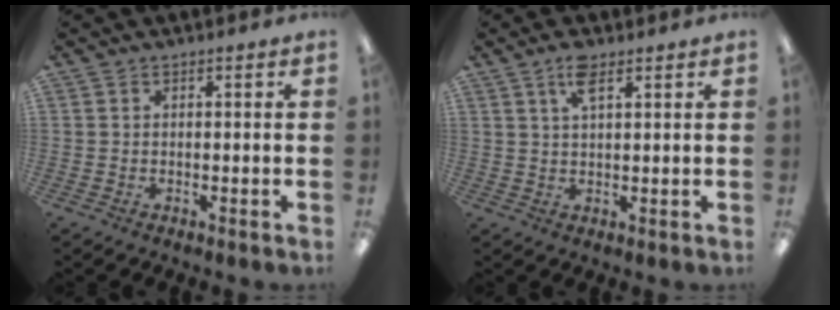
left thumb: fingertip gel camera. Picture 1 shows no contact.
{"total": 5.2, "force": [3.2, 1.7, 3.7], "torque": [-0.073, 0.001, 0.054]}